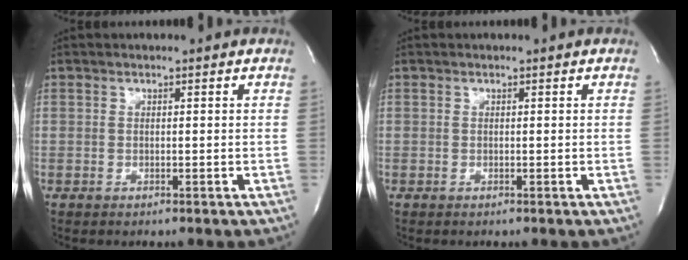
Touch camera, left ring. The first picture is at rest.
{"total": 0.0}